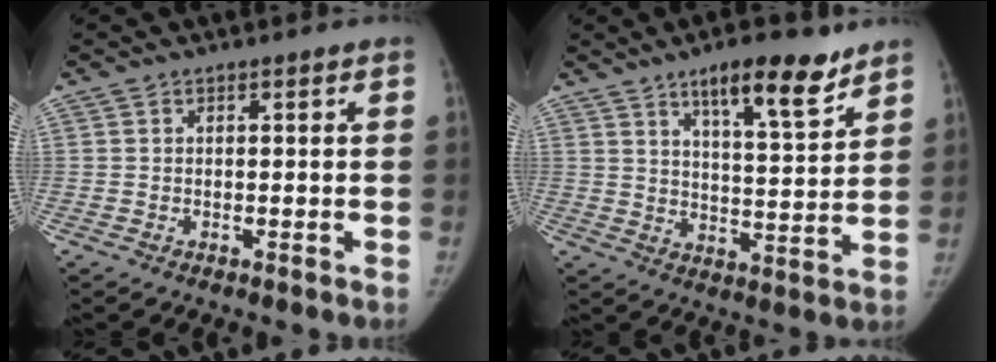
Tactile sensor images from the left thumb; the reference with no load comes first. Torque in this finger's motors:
{"motor_torque": [0.69, -0.22, 0.82, -0.91, 0.23]}